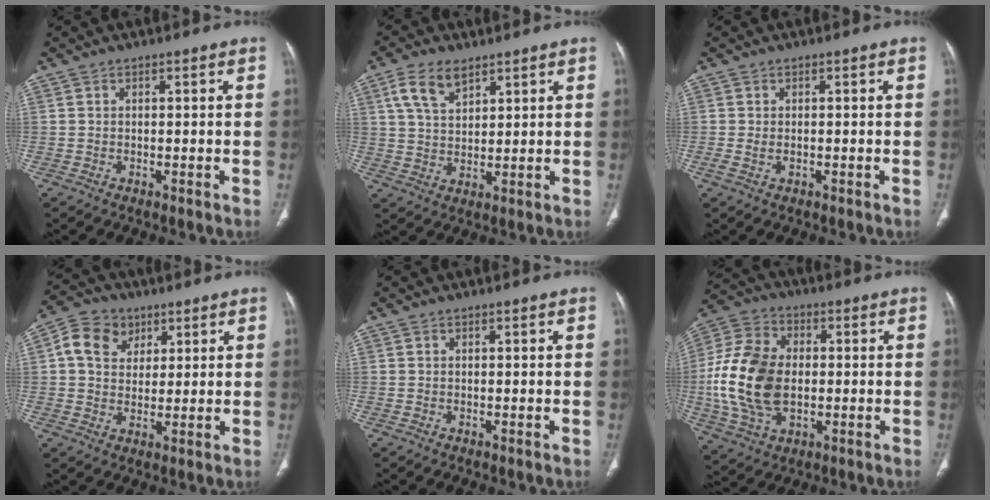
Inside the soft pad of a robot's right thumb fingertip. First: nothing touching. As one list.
[{"total": 7.5, "force": [4.2, 4.1, 4.6], "torque": [-0.080, -0.013, 0.085]}, {"total": 1.4, "force": [-0.3, 0.8, 1.2], "torque": [-0.032, 0.002, 0.000]}, {"total": 9.0, "force": [3.3, 7.2, 4.2], "torque": [-0.056, -0.002, 0.054]}, {"total": 0.0}, {"total": 17.3, "force": [-1.0, 11.4, 13.1], "torque": [-0.262, 0.011, -0.014]}]